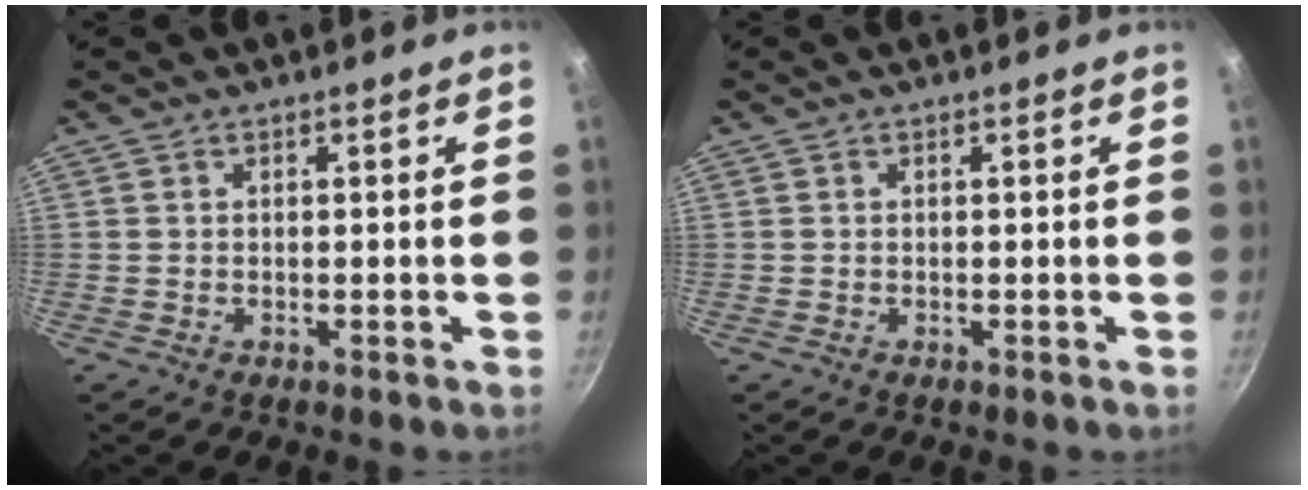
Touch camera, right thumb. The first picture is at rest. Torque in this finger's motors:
{"motor_torque": [-0.32, 0.14, -0.48, 0.07, 0.03]}